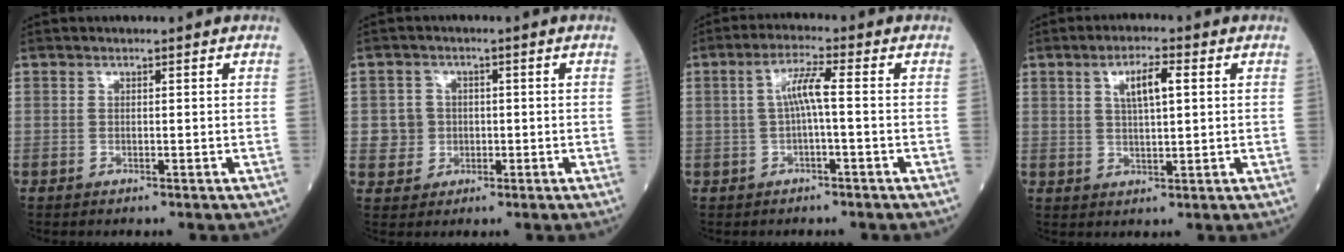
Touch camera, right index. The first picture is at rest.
{"total": 3.9, "force": [0.0, 3.9, 0.4], "torque": [0.005, 0.011, 0.002]}
{"total": 4.3, "force": [0.0, 0.2, 4.3], "torque": [-0.081, 0.015, 0.002]}
{"total": 5.2, "force": [1.7, 1.1, 4.8], "torque": [-0.088, 0.006, 0.032]}